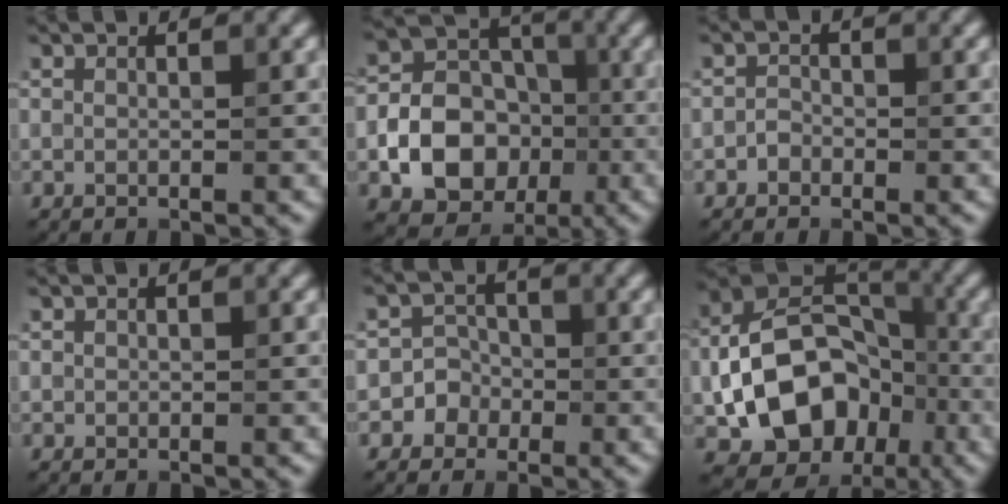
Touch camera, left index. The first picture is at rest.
{"total": 8.2, "force": [-2.3, 6.5, 4.4], "torque": [-0.058, -0.005, -0.049]}
{"total": 1.0, "force": [-0.6, 0.8, 0.3], "torque": [-0.003, 0.002, -0.014]}
{"total": 0.0}
{"total": 2.6, "force": [-1.1, 2.4, 0.1], "torque": [0.033, 0.010, -0.031]}
{"total": 12.3, "force": [-3.1, 9.0, 7.8], "torque": [-0.117, 0.000, -0.062]}